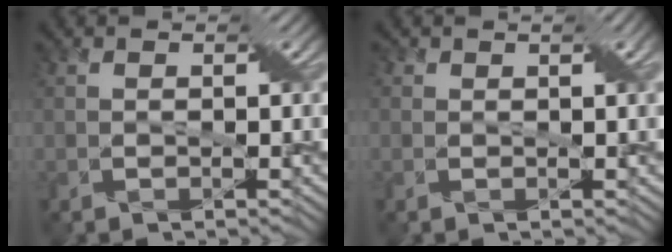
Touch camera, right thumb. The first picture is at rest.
{"total": 1.0, "force": [0.5, 0.6, 0.6], "torque": [-0.006, 0.010, -0.001]}